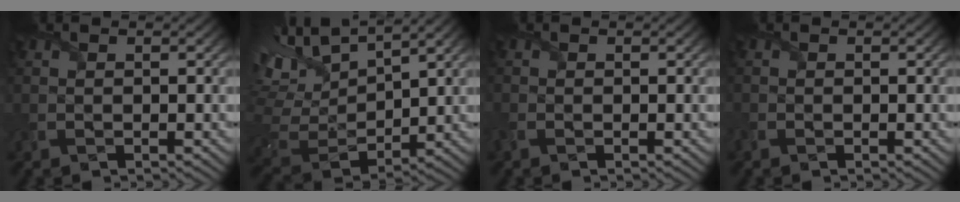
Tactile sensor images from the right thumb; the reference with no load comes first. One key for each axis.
{"total": 12.1, "fx": 7.8, "fy": 4.6, "fz": 8.1, "tx": -0.222, "ty": 0.026, "tz": 0.148}
{"total": 1.5, "fx": -1.1, "fy": 0.8, "fz": 0.6, "tx": -0.023, "ty": -0.010, "tz": -0.028}
{"total": 0.9, "fx": -0.8, "fy": 0.5, "fz": 0.2, "tx": -0.006, "ty": -0.007, "tz": -0.016}